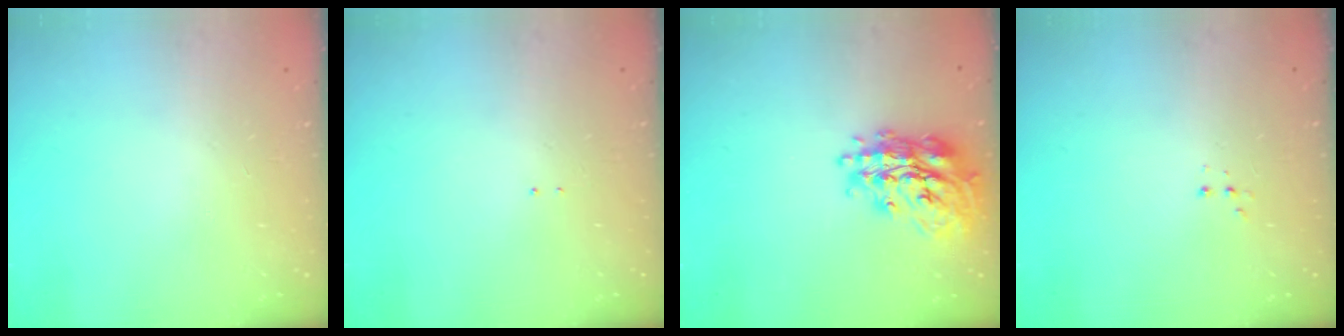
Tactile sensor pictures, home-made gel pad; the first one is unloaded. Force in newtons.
{"total": 1.3, "press": 1.2, "slide": 0.6}
{"total": 21.0, "press": 20.9, "slide": 1.5}
{"total": 3.0, "press": 2.9, "slide": 0.7}